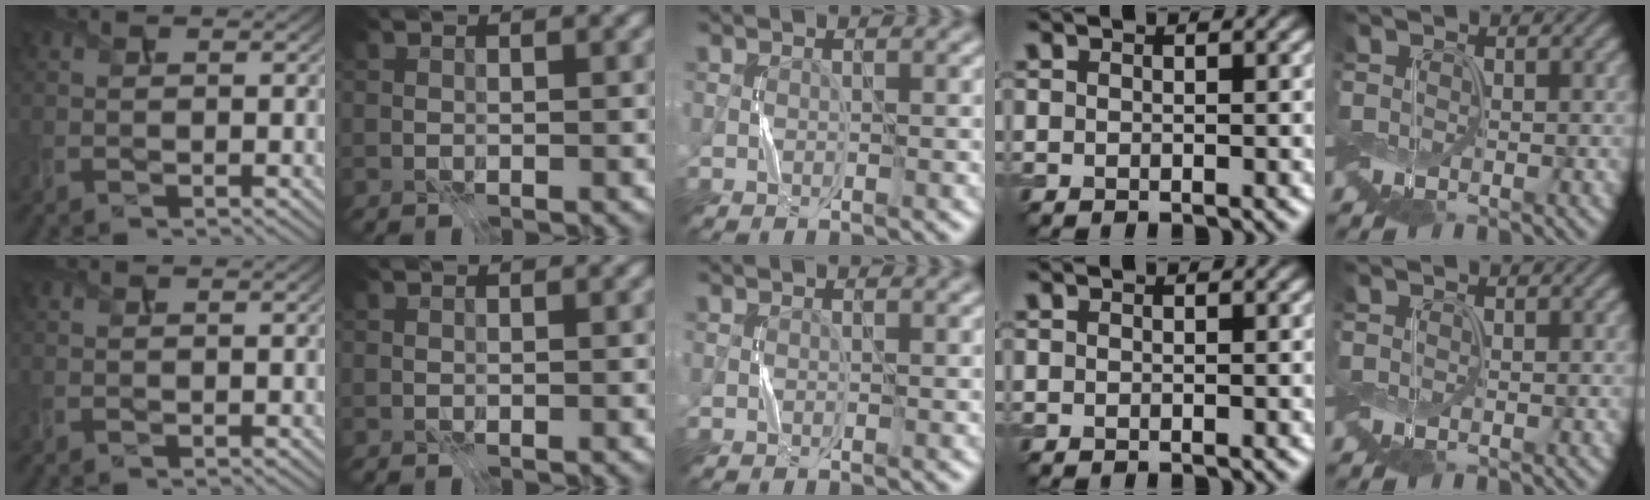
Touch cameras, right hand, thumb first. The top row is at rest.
{}